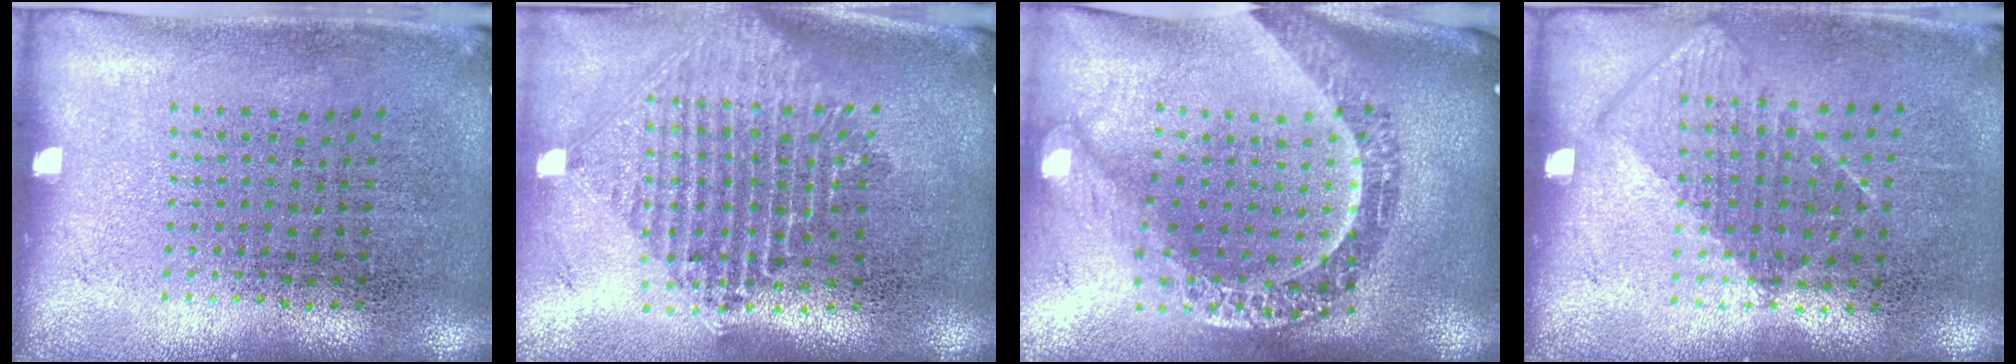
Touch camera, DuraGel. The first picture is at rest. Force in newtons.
{"total": 2.4, "press": 1.9, "slide": 1.5}
{"total": 3.1, "press": 2.3, "slide": 2.0}
{"total": 0.9, "press": 0.7, "slide": 0.4}